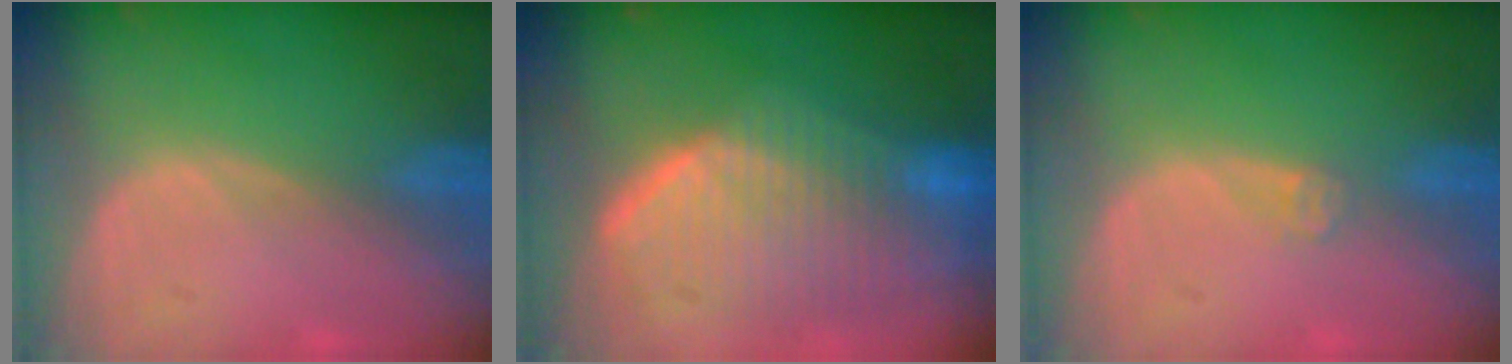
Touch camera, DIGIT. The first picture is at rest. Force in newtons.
{"total": 10.1, "press": 9.0, "slide": 4.6}
{"total": 1.5, "press": 1.2, "slide": 0.9}